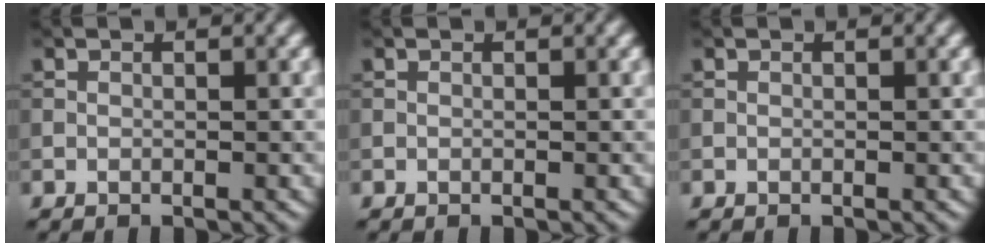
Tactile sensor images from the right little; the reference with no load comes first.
{"total": 0.0}
{"total": 0.0}